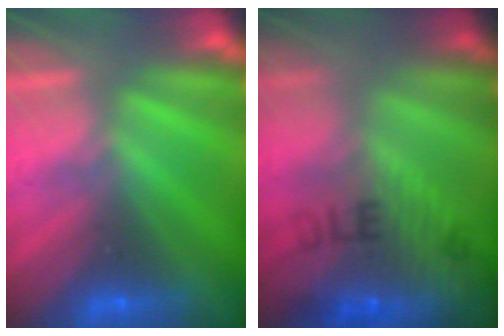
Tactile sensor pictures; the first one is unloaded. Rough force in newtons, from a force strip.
{"total": 8.8}